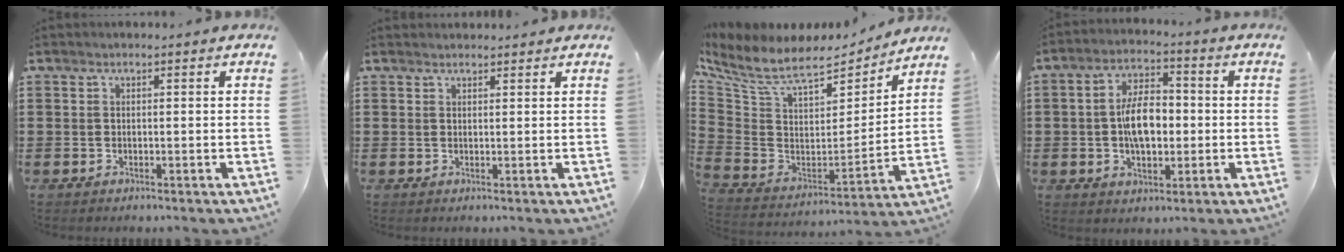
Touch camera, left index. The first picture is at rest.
{"total": 1.0, "force": [1.0, 0.2, 0.0], "torque": [-0.003, 0.000, 0.021]}
{"total": 8.9, "force": [7.2, 2.6, 4.6], "torque": [-0.122, -0.047, 0.123]}
{"total": 7.9, "force": [-0.5, 4.2, 6.6], "torque": [-0.128, 0.004, -0.016]}